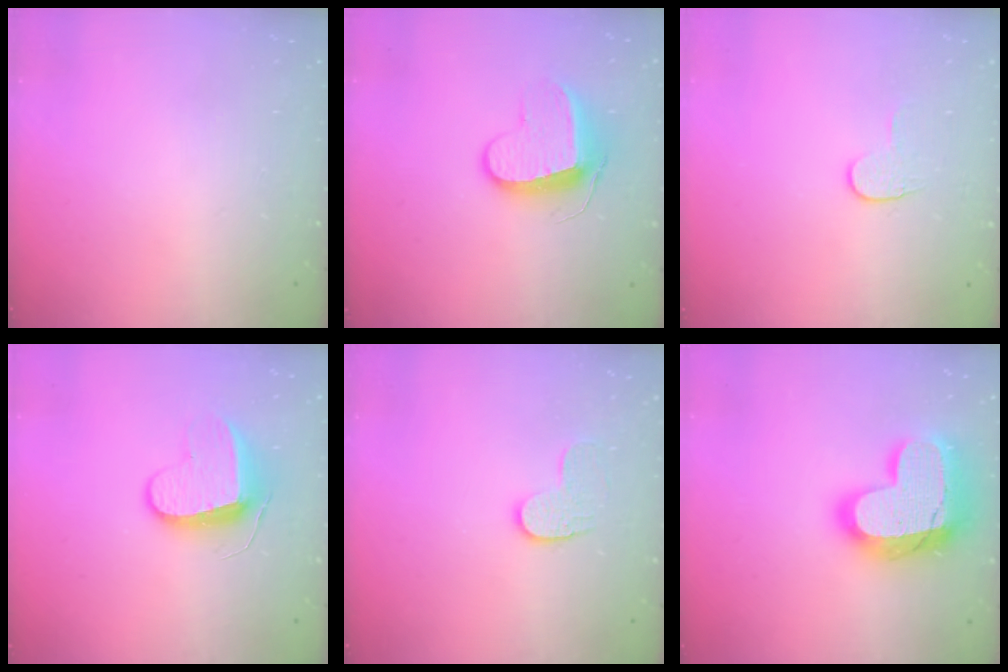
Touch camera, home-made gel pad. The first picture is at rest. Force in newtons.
{"total": 9.6, "press": 9.6, "slide": 0.2}
{"total": 3.8, "press": 3.8, "slide": 0.4}
{"total": 9.0, "press": 9.0, "slide": 0.4}
{"total": 5.7, "press": 5.7, "slide": 0.5}
{"total": 21.1, "press": 21.0, "slide": 1.5}